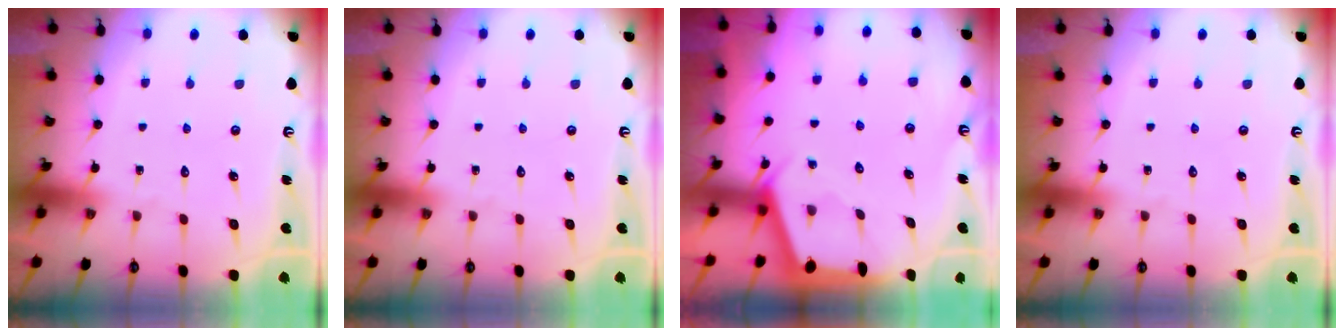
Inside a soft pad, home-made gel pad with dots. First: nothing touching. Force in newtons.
{"total": 0.0}
{"total": 2.4, "press": 2.4, "slide": 0.3}
{"total": 0.0}